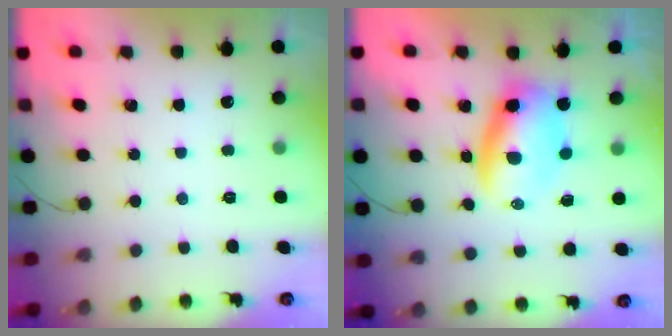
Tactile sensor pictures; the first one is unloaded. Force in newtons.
{"total": 7.1, "press": 6.8, "slide": 2.1}